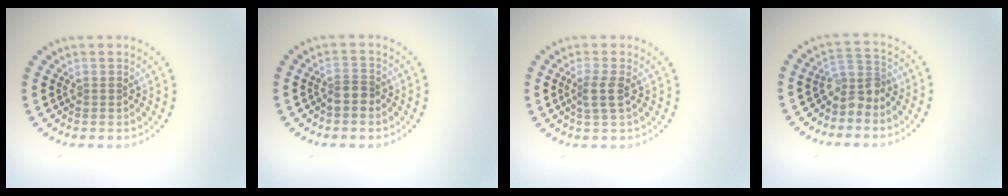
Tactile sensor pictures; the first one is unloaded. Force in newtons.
{"total": 1.7, "press": 1.5, "slide": 0.9}
{"total": 1.7, "press": 1.5, "slide": 0.8}
{"total": 2.6, "press": 1.8, "slide": 1.8}